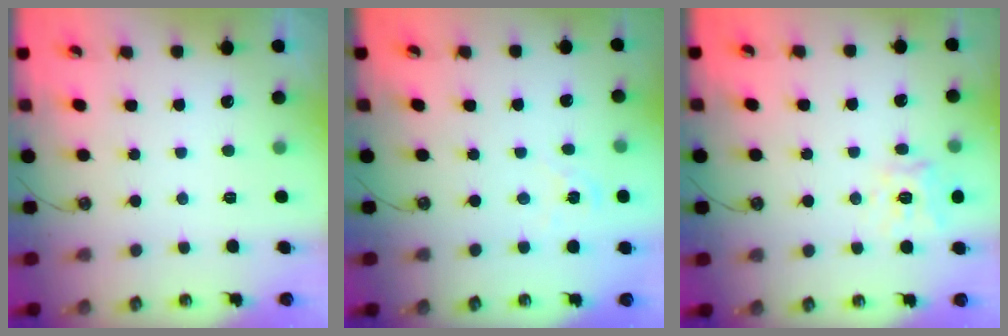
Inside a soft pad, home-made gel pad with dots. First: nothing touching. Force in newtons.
{"total": 1.8, "press": 1.8, "slide": 0.3}
{"total": 12.1, "press": 11.9, "slide": 1.6}